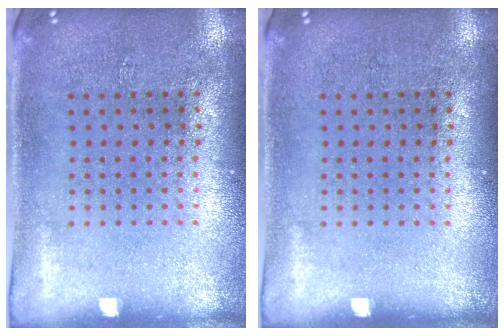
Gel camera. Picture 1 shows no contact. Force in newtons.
{"total": 0.0}